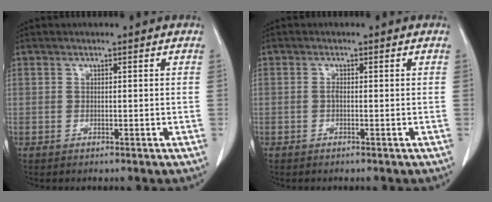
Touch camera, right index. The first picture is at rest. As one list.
[{"total": 0.6, "force": [-0.1, 0.2, 0.6], "torque": [-0.013, 0.001, -0.004]}]